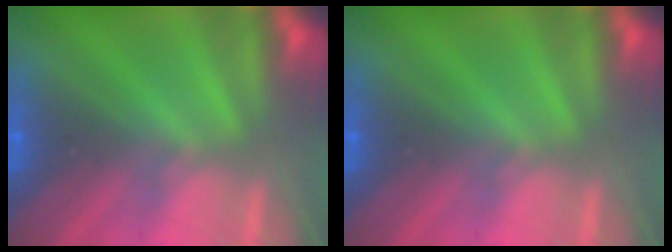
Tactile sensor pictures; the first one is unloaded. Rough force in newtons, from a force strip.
{"total": 0.0}